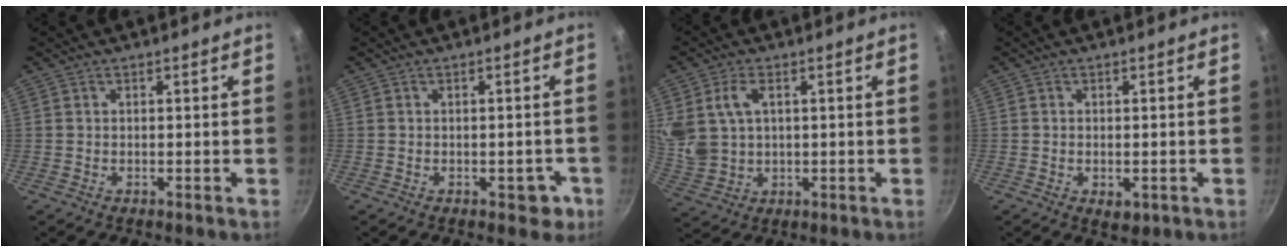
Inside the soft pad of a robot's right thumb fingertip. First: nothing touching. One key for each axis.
{"total": 3.8, "fx": -1.5, "fy": 2.3, "fz": 2.6, "tx": -0.002, "ty": 0.019, "tz": -0.011}
{"total": 9.3, "fx": 2.7, "fy": 6.4, "fz": 6.1, "tx": -0.111, "ty": -0.011, "tz": 0.064}
{"total": 3.1, "fx": -0.8, "fy": 1.9, "fz": 2.3, "tx": -0.033, "ty": -0.008, "tz": -0.009}